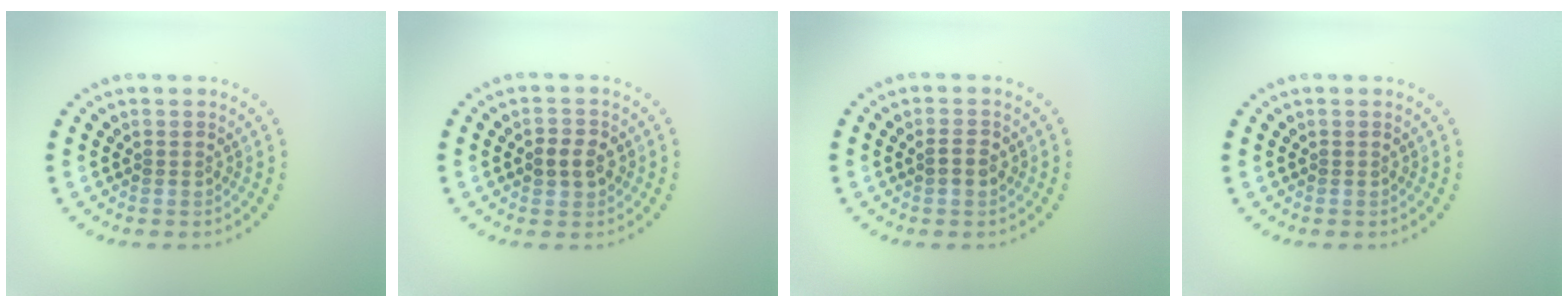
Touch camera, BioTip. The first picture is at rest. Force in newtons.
{"total": 2.4, "press": 2.4, "slide": 0.4}
{"total": 1.3, "press": 1.3, "slide": 0.0}
{"total": 0.0}